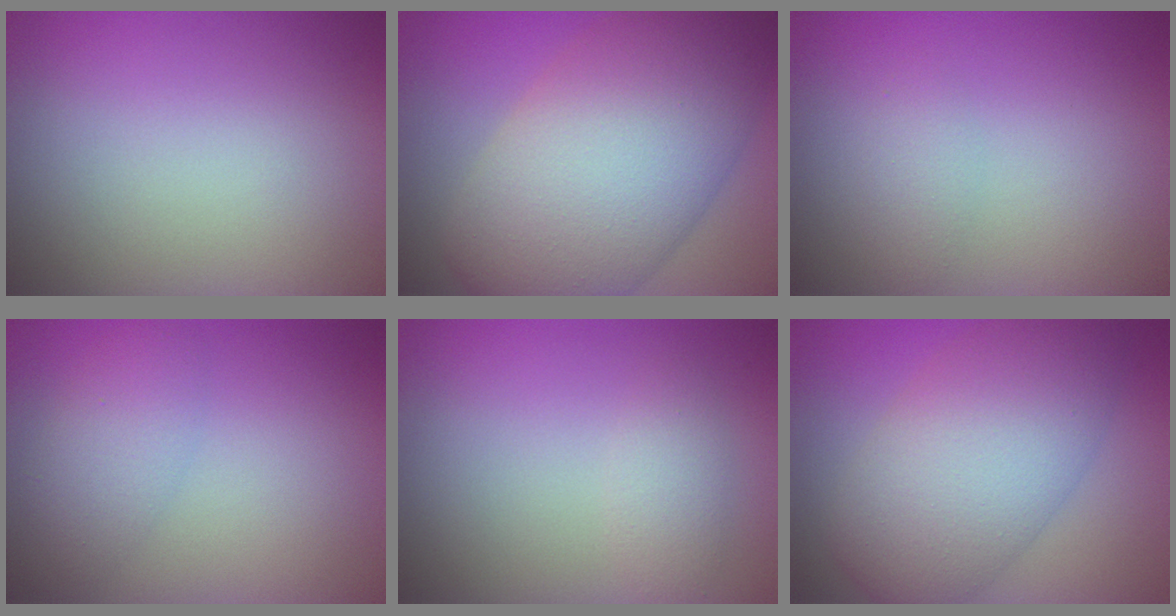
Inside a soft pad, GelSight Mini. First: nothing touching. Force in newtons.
{"total": 14.0, "press": 14.0, "slide": 0.2}
{"total": 1.3, "press": 1.3, "slide": 0.0}
{"total": 2.8, "press": 2.8, "slide": 0.2}
{"total": 1.6, "press": 1.6, "slide": 0.1}
{"total": 9.0, "press": 9.0, "slide": 0.2}